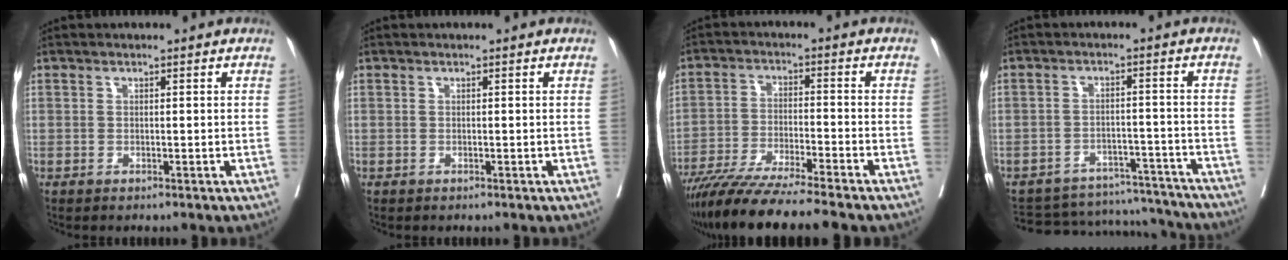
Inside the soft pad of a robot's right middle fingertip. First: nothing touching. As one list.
[{"total": 0.0}, {"total": 12.2, "force": [-10.4, -1.1, 6.3], "torque": [-0.097, -0.031, -0.175]}, {"total": 14.1, "force": [-13.5, 3.9, 1.5], "torque": [-0.025, 0.027, -0.172]}]